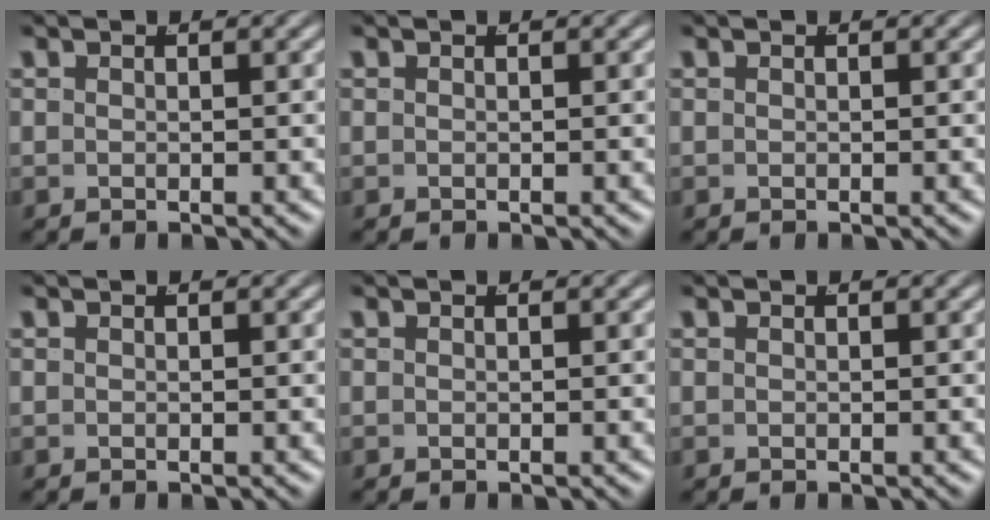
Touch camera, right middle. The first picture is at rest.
{"total": 0.0}
{"total": 0.0}
{"total": 0.0}
{"total": 0.0}
{"total": 0.0}